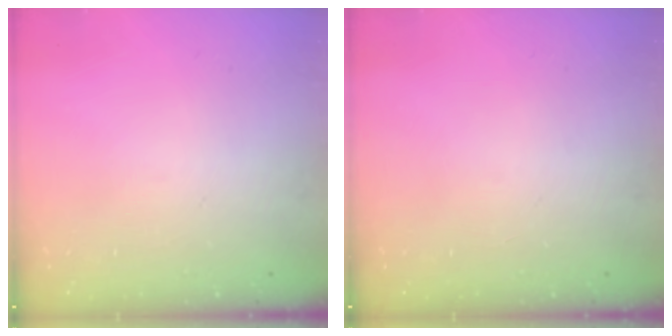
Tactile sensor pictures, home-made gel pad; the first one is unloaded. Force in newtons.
{"total": 0.0}